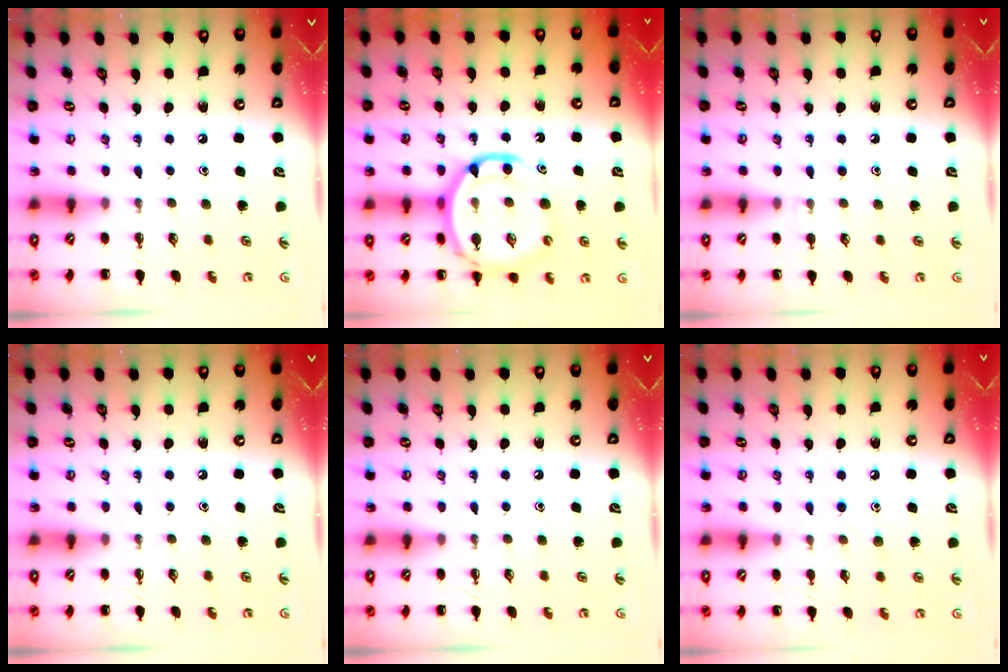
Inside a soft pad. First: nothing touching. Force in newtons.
{"total": 14.6, "press": 14.1, "slide": 3.9}
{"total": 6.6, "press": 6.3, "slide": 2.0}
{"total": 0.0}
{"total": 0.0}
{"total": 7.1, "press": 6.7, "slide": 2.3}